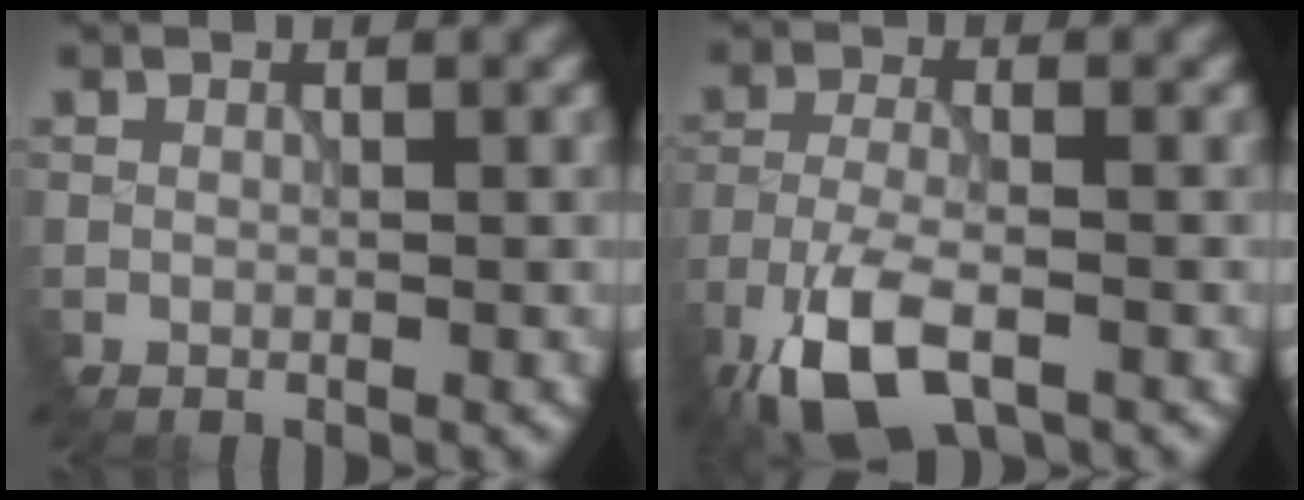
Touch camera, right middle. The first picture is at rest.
{"total": 7.2, "force": [-4.9, 2.5, 4.6], "torque": [-0.098, -0.016, -0.098]}